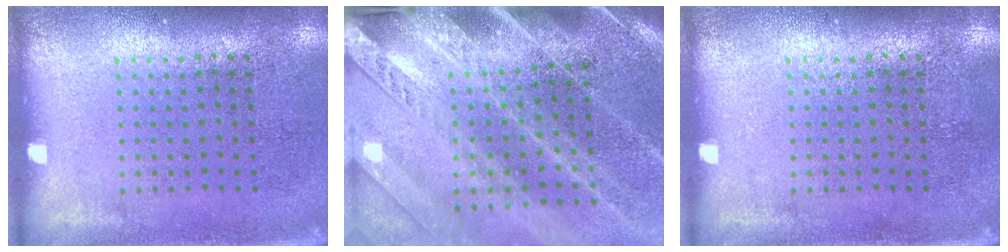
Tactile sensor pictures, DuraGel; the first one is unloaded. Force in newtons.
{"total": 3.5, "press": 3.0, "slide": 1.8}
{"total": 0.0}